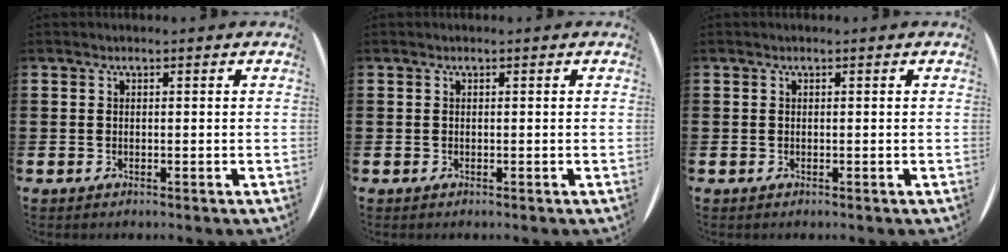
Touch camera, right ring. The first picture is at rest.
{"total": 0.0}
{"total": 0.0}